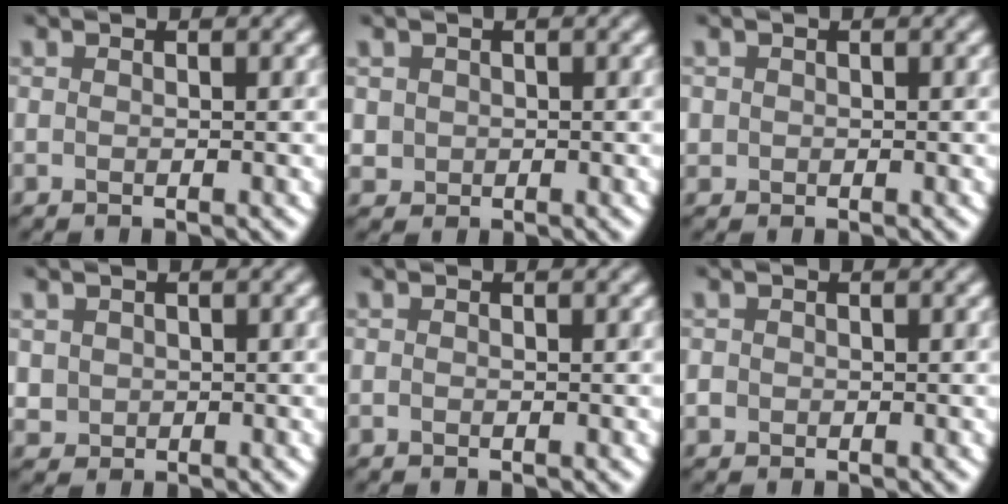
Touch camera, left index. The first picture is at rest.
{"total": 2.1, "force": [0.3, 2.1, 0.2], "torque": [0.013, 0.011, -0.004]}
{"total": 1.0, "force": [0.2, 1.0, -0.1], "torque": [0.014, 0.002, -0.001]}
{"total": 1.6, "force": [0.5, 1.5, 0.0], "torque": [0.012, 0.004, 0.012]}
{"total": 0.0}
{"total": 0.5, "force": [-0.1, 0.5, -0.1], "torque": [0.008, 0.000, -0.003]}